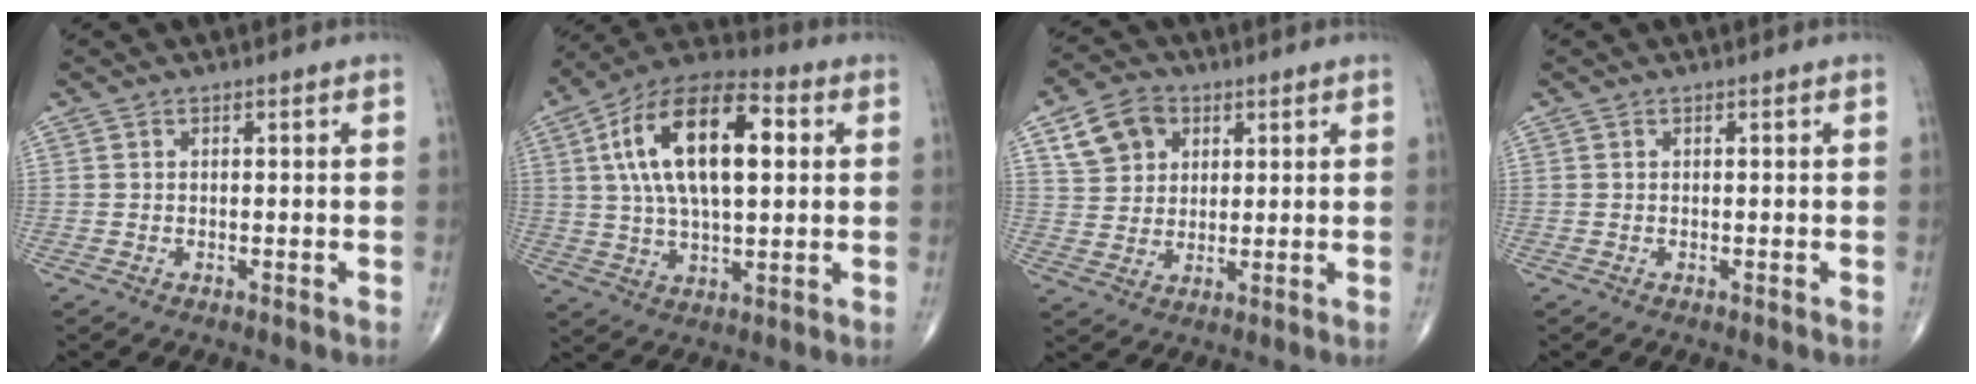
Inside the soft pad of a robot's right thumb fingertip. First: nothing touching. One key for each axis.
{"total": 20.0, "fx": 4.3, "fy": 9.5, "fz": 17.1, "tx": -0.290, "ty": 0.019, "tz": 0.065}
{"total": 8.8, "fx": 3.8, "fy": 6.9, "fz": 4.0, "tx": -0.047, "ty": -0.004, "tz": 0.071}
{"total": 0.0}